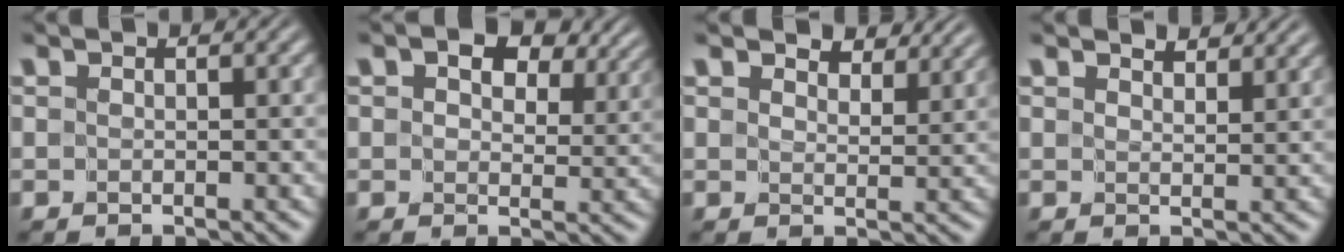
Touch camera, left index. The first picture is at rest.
{"total": 7.9, "force": [4.6, 4.3, 4.8], "torque": [-0.068, 0.003, 0.061]}
{"total": 3.6, "force": [3.4, 0.9, 1.0], "torque": [-0.024, -0.002, 0.042]}
{"total": 2.5, "force": [2.4, 0.4, 0.5], "torque": [-0.013, 0.001, 0.031]}